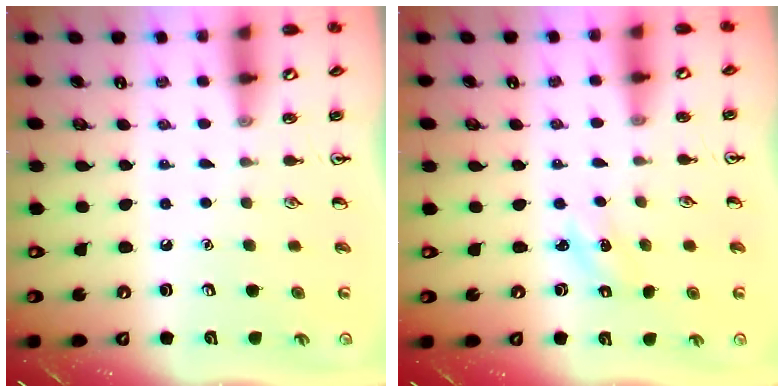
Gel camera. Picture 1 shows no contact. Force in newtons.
{"total": 1.2, "press": 1.1, "slide": 0.5}